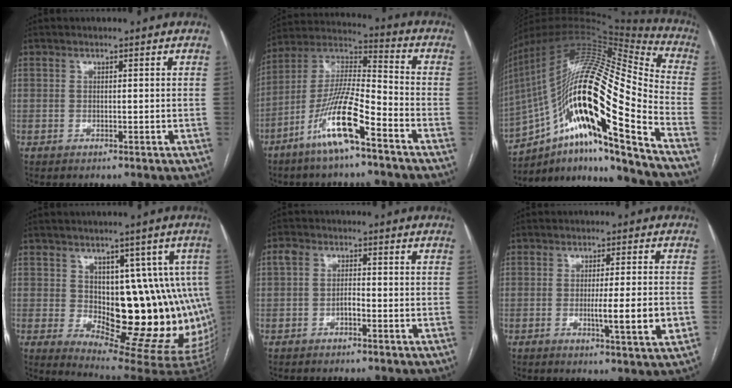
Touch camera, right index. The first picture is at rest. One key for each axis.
{"total": 13.9, "fx": -7.5, "fy": 1.6, "fz": 11.6, "tx": -0.232, "ty": -0.009, "tz": -0.147}
{"total": 29.0, "fx": -13.3, "fy": 3.7, "fz": 25.5, "tx": -0.447, "ty": -0.003, "tz": -0.229}
{"total": 16.5, "fx": 0.5, "fy": 7.5, "fz": 14.8, "tx": -0.148, "ty": 0.013, "tz": 0.028}
{"total": 2.6, "fx": -0.9, "fy": 1.4, "fz": 2.1, "tx": -0.038, "ty": 0.012, "tz": -0.016}
{"total": 7.3, "fx": -1.7, "fy": -0.1, "fz": 7.1, "tx": -0.107, "ty": -0.013, "tz": -0.025}